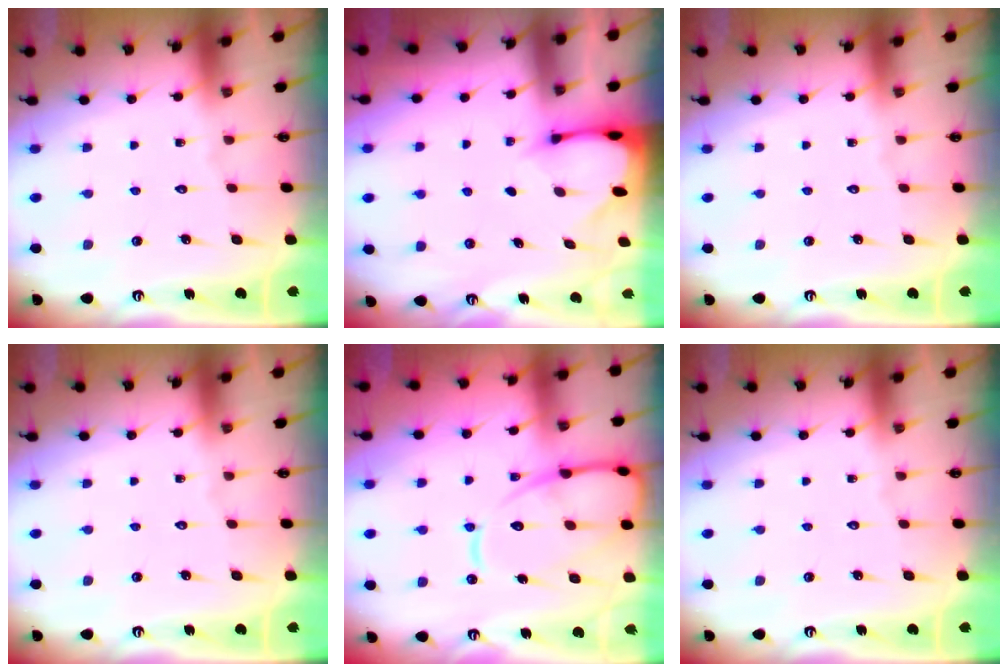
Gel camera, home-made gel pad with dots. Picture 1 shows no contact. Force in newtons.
{"total": 2.1, "press": 2.1, "slide": 0.1}
{"total": 0.0}
{"total": 0.0}
{"total": 15.0, "press": 14.9, "slide": 1.5}
{"total": 0.0}